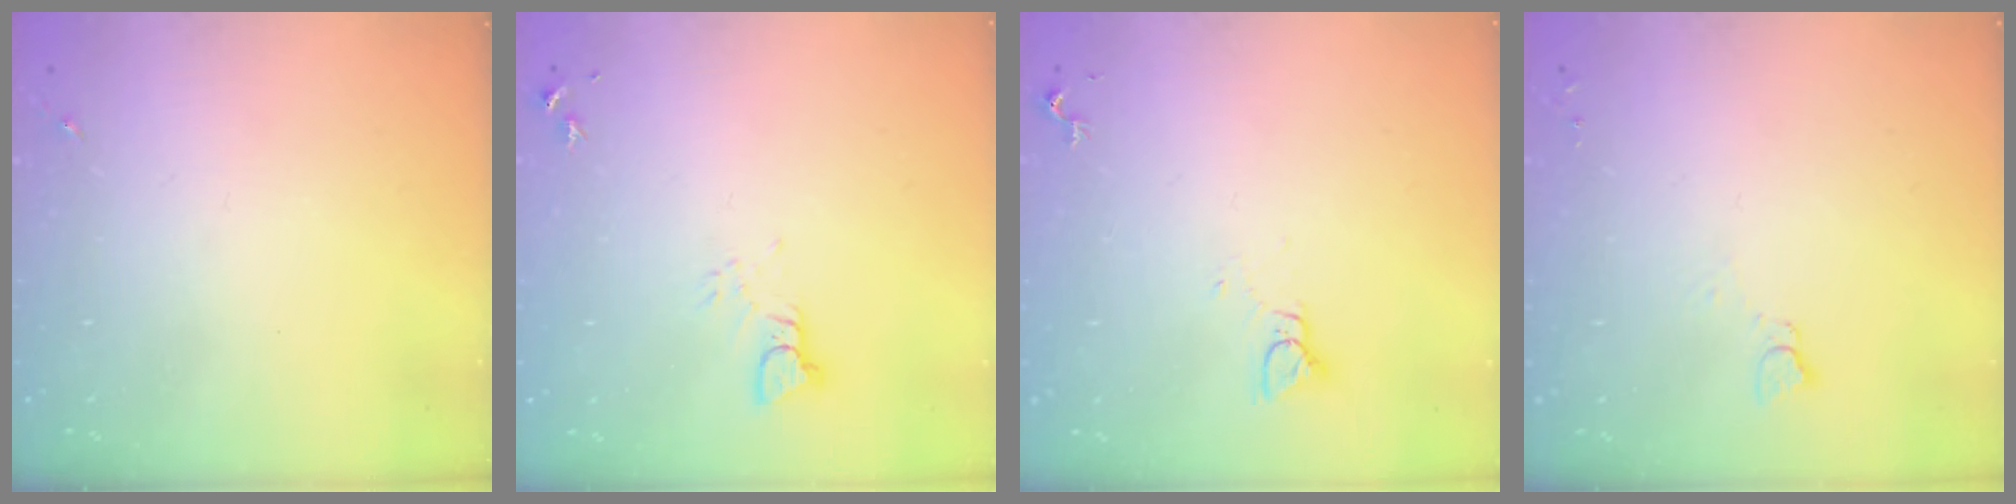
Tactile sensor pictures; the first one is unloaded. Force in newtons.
{"total": 3.1, "press": 3.1, "slide": 0.3}
{"total": 2.8, "press": 2.8, "slide": 0.1}
{"total": 2.7, "press": 2.7, "slide": 0.3}